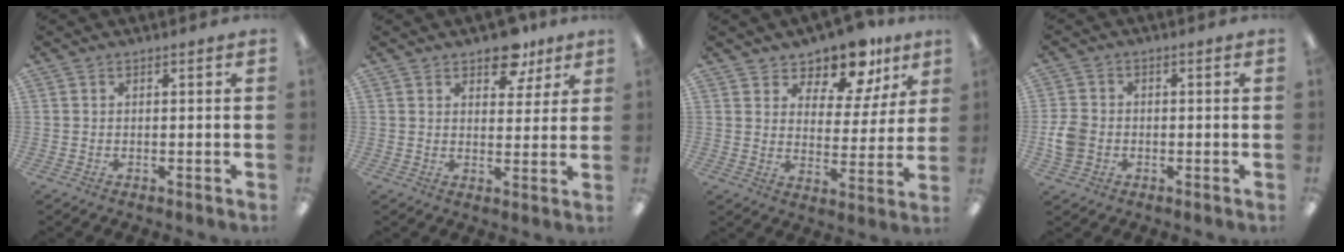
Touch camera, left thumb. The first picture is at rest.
{"total": 8.4, "force": [6.0, 4.4, 3.9], "torque": [-0.037, -0.028, 0.102]}
{"total": 10.7, "force": [9.4, 4.2, 3.1], "torque": [-0.057, -0.072, 0.170]}
{"total": 5.5, "force": [-1.3, 4.5, 2.9], "torque": [-0.067, 0.006, -0.023]}